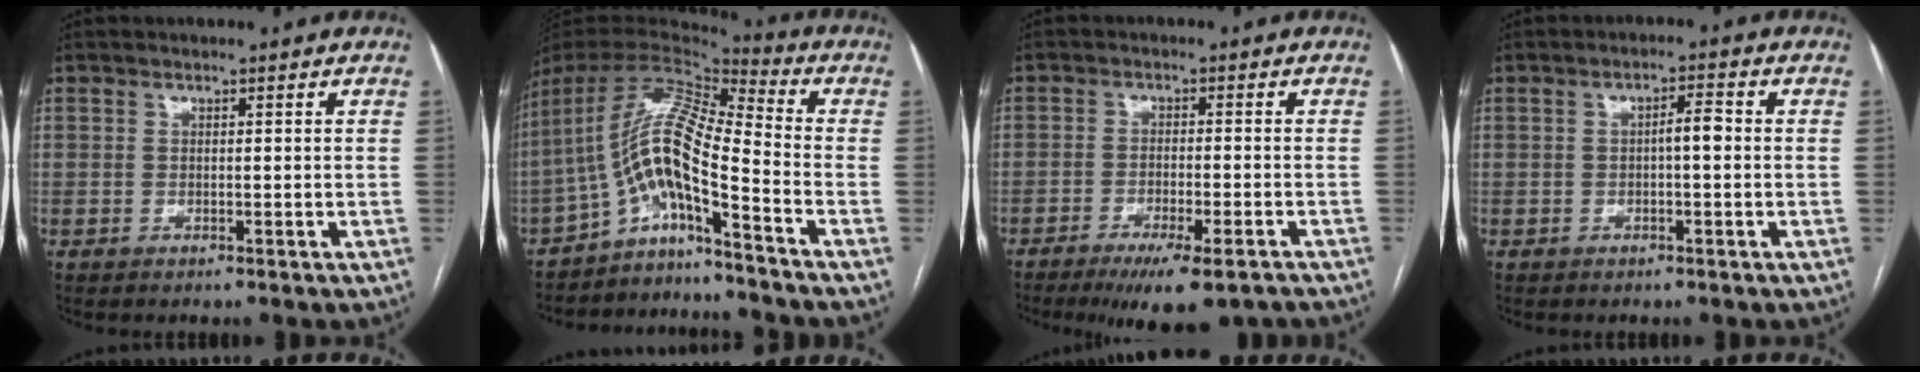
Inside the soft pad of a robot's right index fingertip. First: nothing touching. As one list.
[{"total": 12.2, "force": [-7.0, 0.6, 9.9], "torque": [-0.192, 0.029, -0.126]}, {"total": 10.5, "force": [-8.0, 2.0, 6.6], "torque": [-0.088, -0.015, -0.117]}, {"total": 2.8, "force": [-0.1, 0.6, 2.7], "torque": [-0.043, 0.006, -0.002]}]